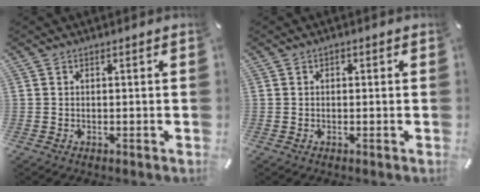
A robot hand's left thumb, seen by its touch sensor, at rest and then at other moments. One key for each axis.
{"total": 0.6, "fx": 0.1, "fy": 0.5, "fz": 0.2, "tx": -0.005, "ty": 0.005, "tz": 0.001}